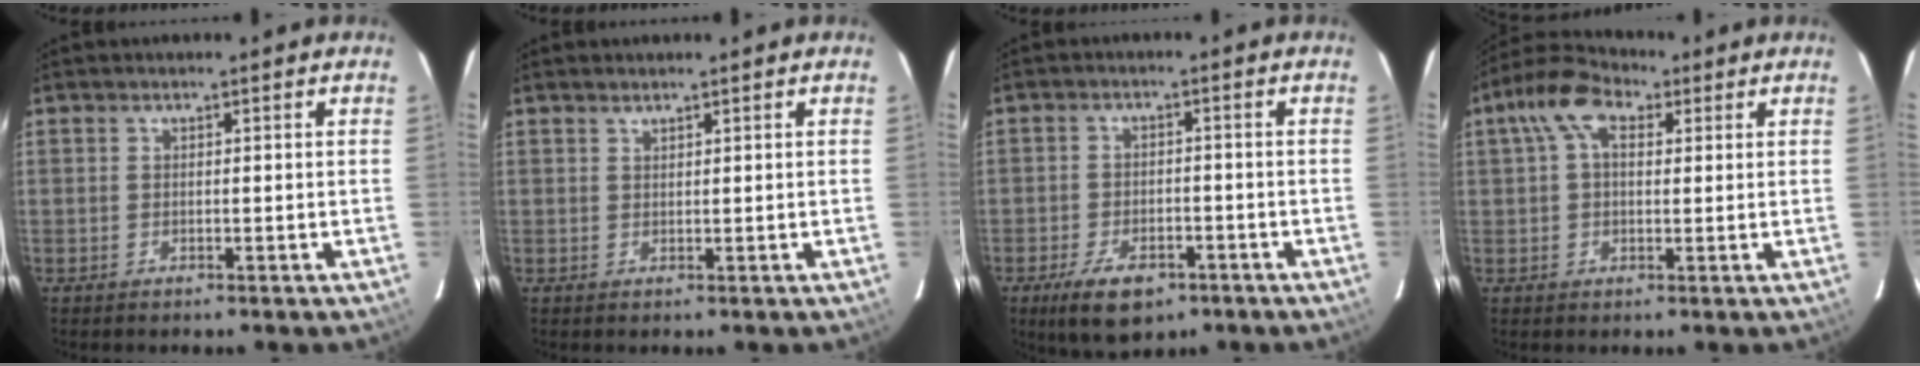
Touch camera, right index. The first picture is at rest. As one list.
[{"total": 0.7, "force": [0.7, 0.1, 0.2], "torque": [-0.003, 0.002, 0.014]}, {"total": 9.1, "force": [-5.7, 4.6, 5.5], "torque": [-0.120, -0.012, -0.086]}, {"total": 8.0, "force": [2.8, 4.9, 5.7], "torque": [-0.116, 0.034, 0.044]}]